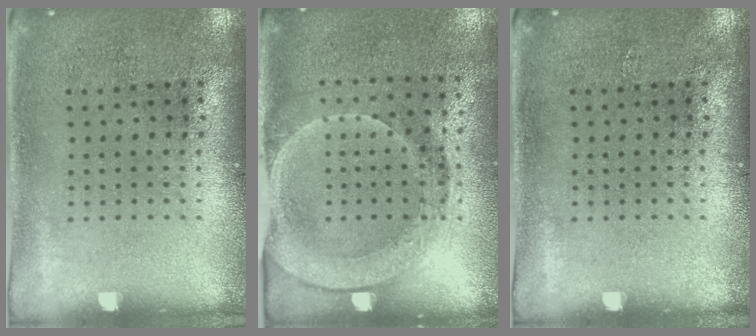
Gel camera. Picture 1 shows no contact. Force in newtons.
{"total": 1.8, "press": 1.5, "slide": 1.0}
{"total": 0.0}